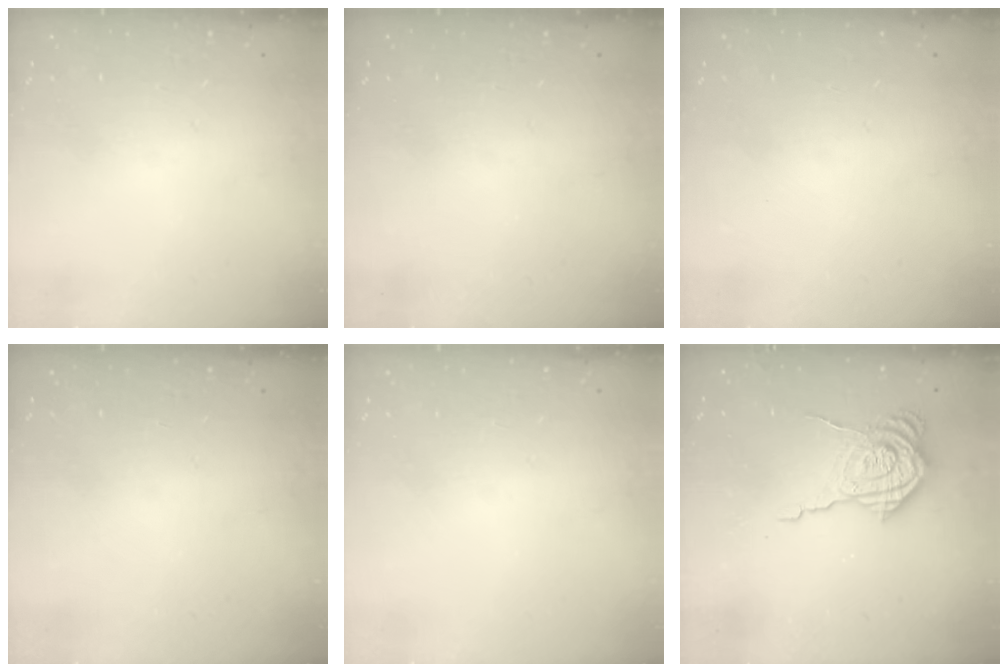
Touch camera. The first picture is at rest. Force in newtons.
{"total": 0.0}
{"total": 0.0}
{"total": 0.0}
{"total": 0.0}
{"total": 13.1, "press": 13.1, "slide": 0.9}